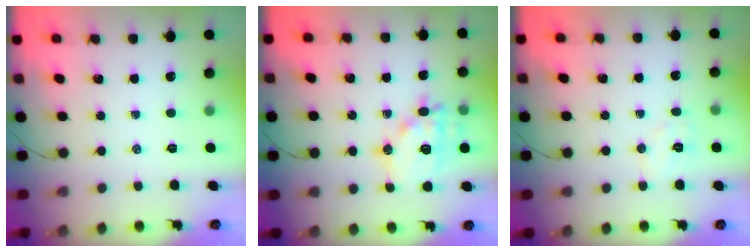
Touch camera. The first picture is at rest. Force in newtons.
{"total": 14.4, "press": 14.1, "slide": 3.0}
{"total": 5.6, "press": 5.5, "slide": 1.0}